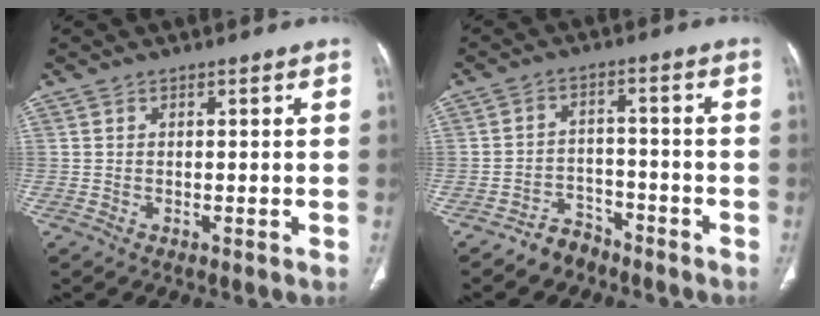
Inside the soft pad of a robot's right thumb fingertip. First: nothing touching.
{"total": 5.1, "force": [-4.1, 3.0, 0.6], "torque": [0.003, 0.038, -0.069]}